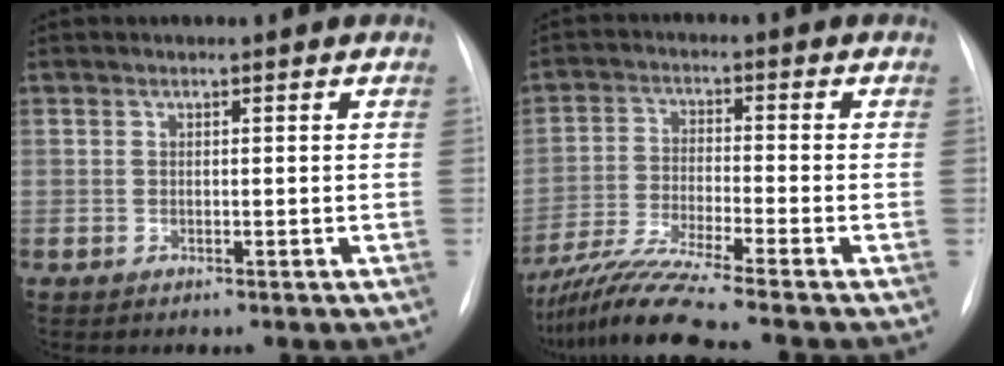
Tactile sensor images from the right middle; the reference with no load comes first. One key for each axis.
{"total": 10.4, "fx": -8.8, "fy": -1.9, "fz": 5.2, "tx": -0.099, "ty": -0.027, "tz": -0.159}